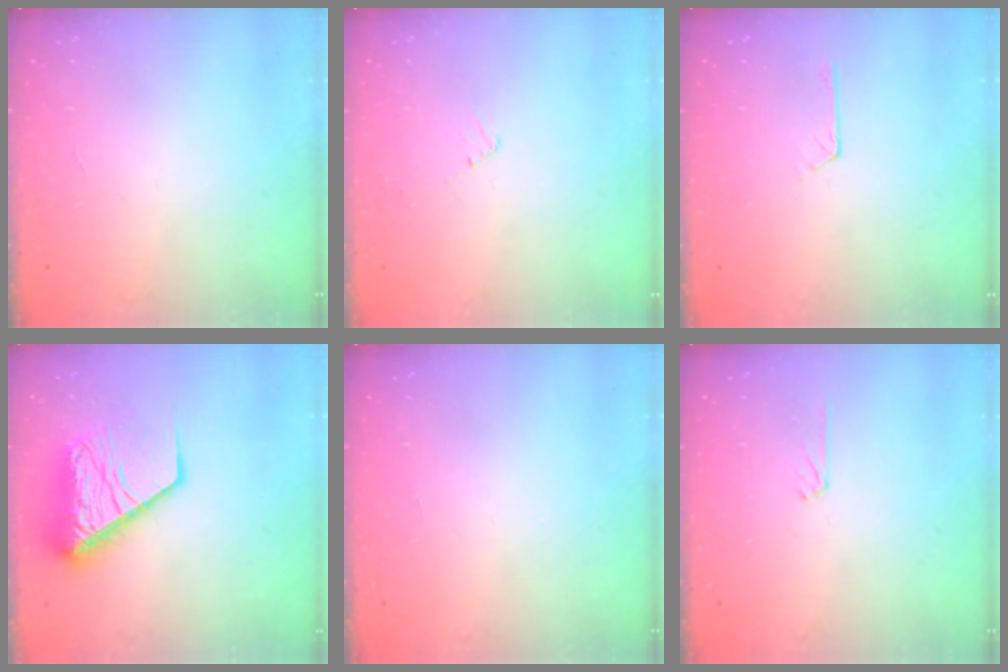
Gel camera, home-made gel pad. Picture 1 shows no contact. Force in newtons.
{"total": 3.6, "press": 3.6, "slide": 0.4}
{"total": 1.9, "press": 1.9, "slide": 0.2}
{"total": 16.9, "press": 16.8, "slide": 2.1}
{"total": 0.0}
{"total": 2.5, "press": 2.5, "slide": 0.3}